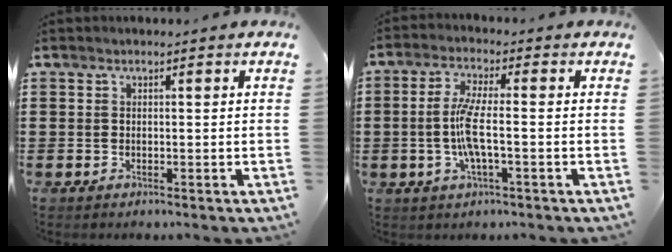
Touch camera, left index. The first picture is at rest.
{"total": 6.2, "force": [-1.2, 1.1, 6.0], "torque": [-0.136, -0.009, -0.032]}